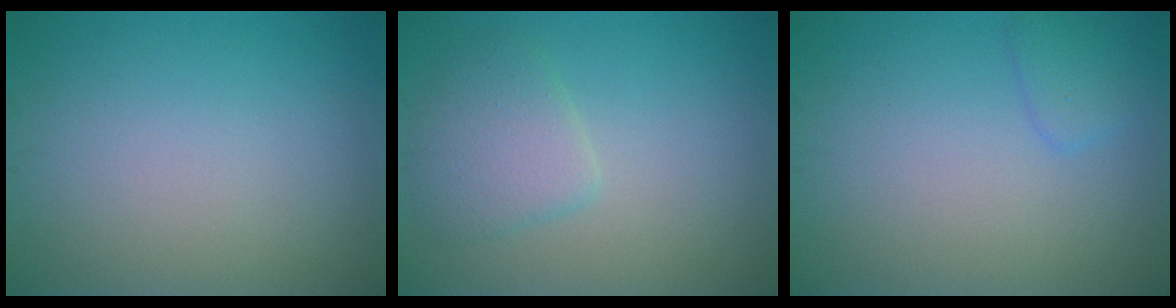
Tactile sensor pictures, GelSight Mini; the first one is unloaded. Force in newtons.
{"total": 3.1, "press": 3.0, "slide": 0.2}
{"total": 1.5, "press": 1.5, "slide": 0.0}